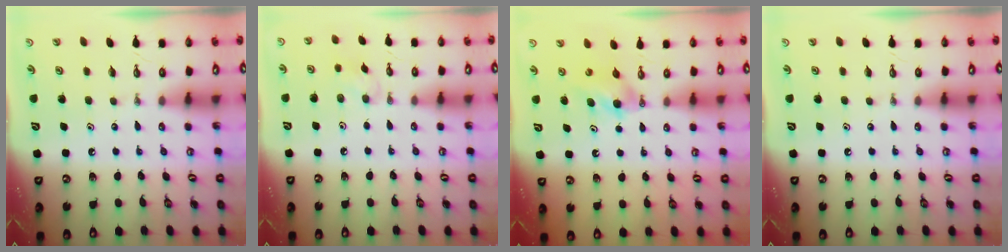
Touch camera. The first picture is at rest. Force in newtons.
{"total": 6.7, "press": 6.6, "slide": 0.8}
{"total": 3.8, "press": 3.8, "slide": 0.6}
{"total": 0.0}